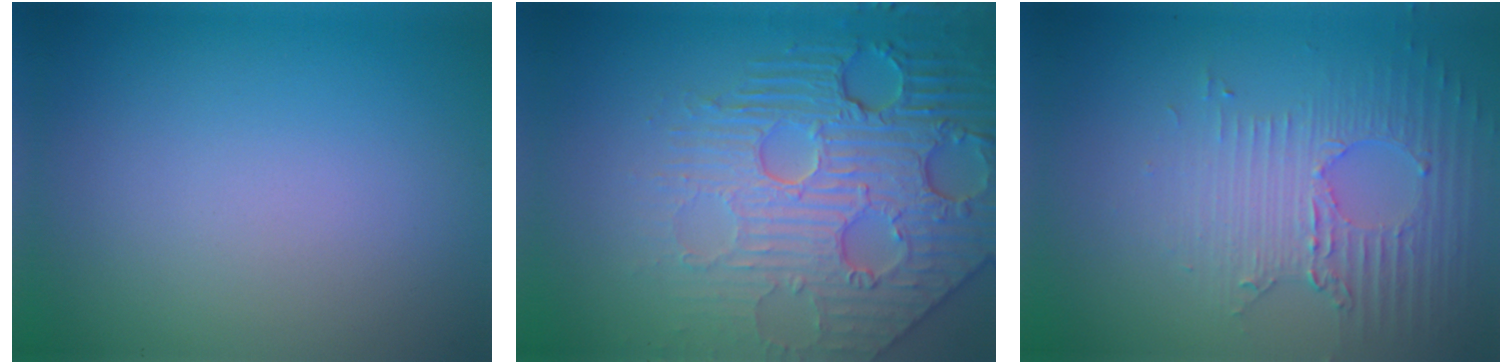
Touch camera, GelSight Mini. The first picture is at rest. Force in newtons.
{"total": 8.6, "press": 5.9, "slide": 6.2}
{"total": 3.9, "press": 2.9, "slide": 2.6}